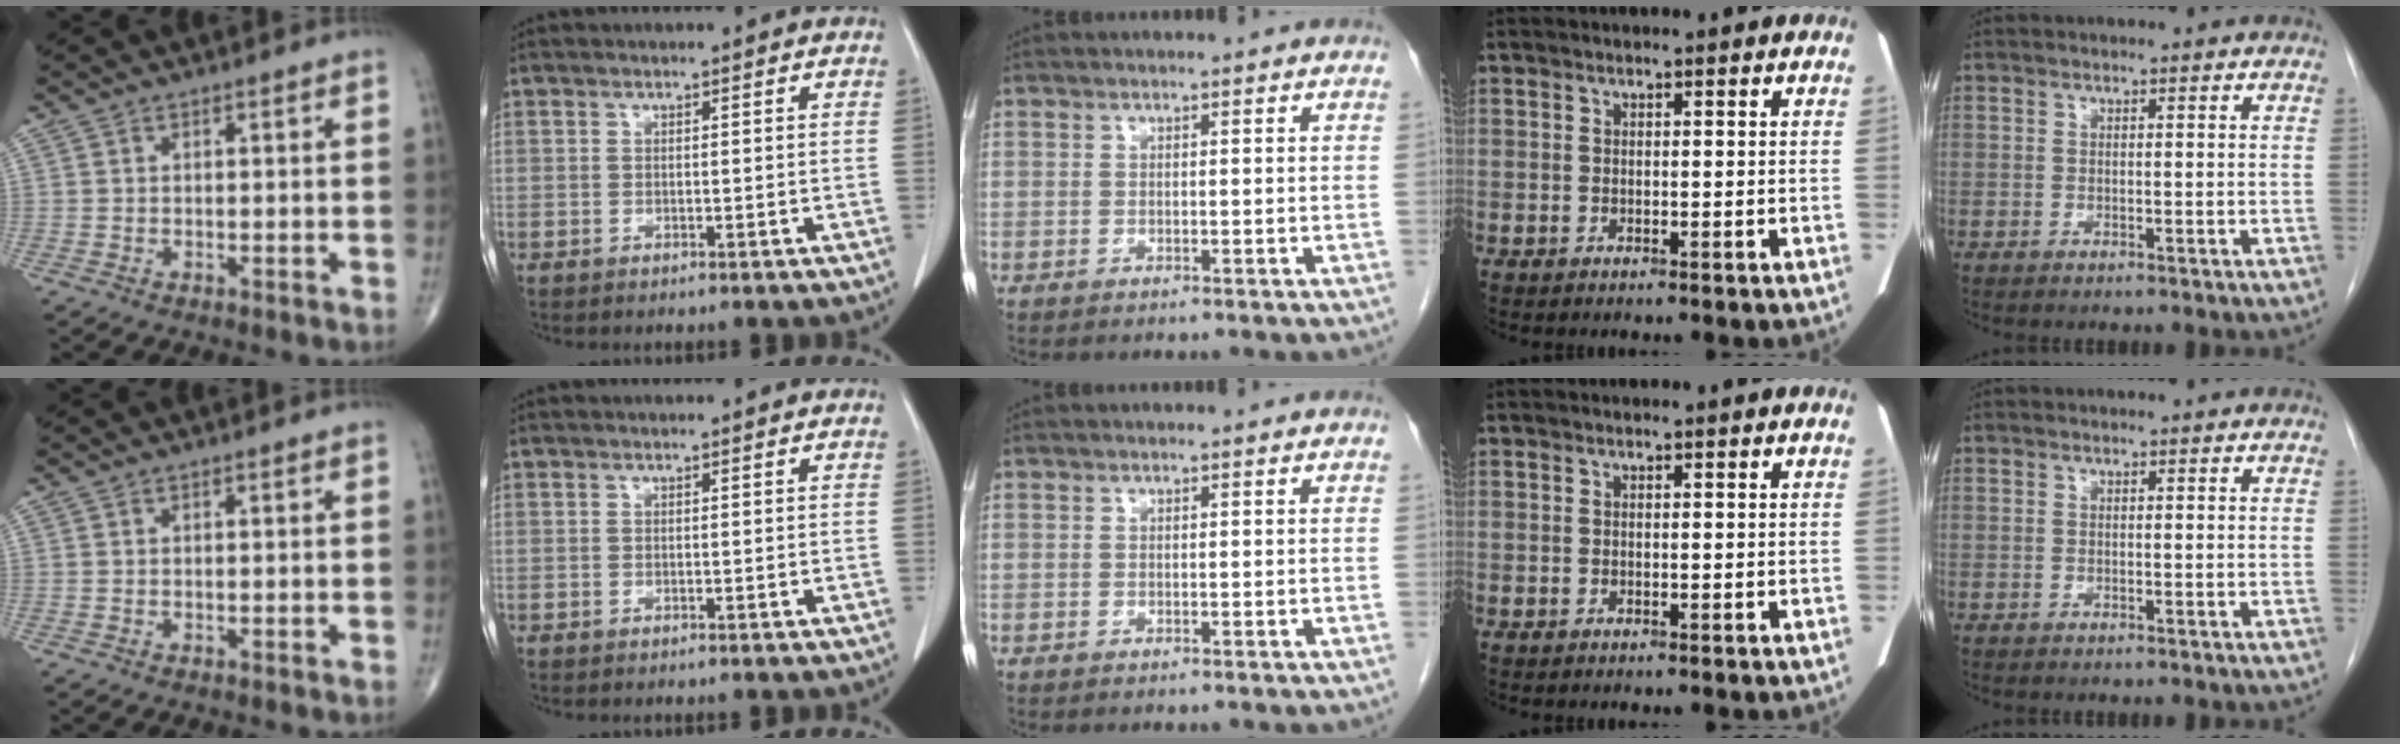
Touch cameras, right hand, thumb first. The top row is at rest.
{}